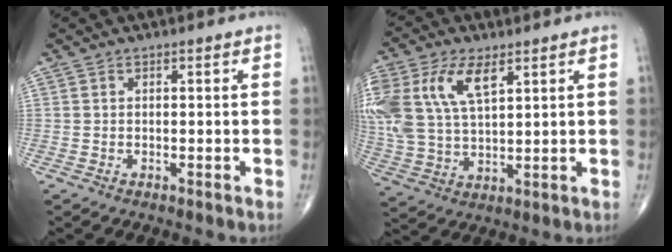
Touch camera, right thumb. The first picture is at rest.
{"total": 17.1, "force": [6.8, 9.1, 12.8], "torque": [-0.300, -0.002, 0.135]}